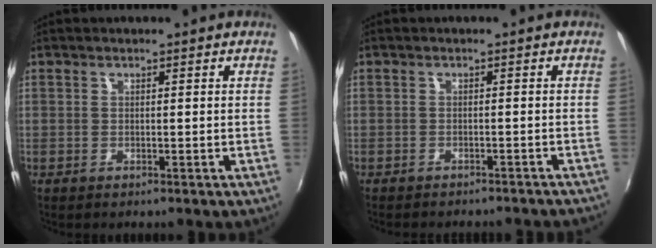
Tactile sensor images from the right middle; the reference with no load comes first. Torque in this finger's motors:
{"motor_torque": [0.64, -0.79, 0.11, 0.04]}